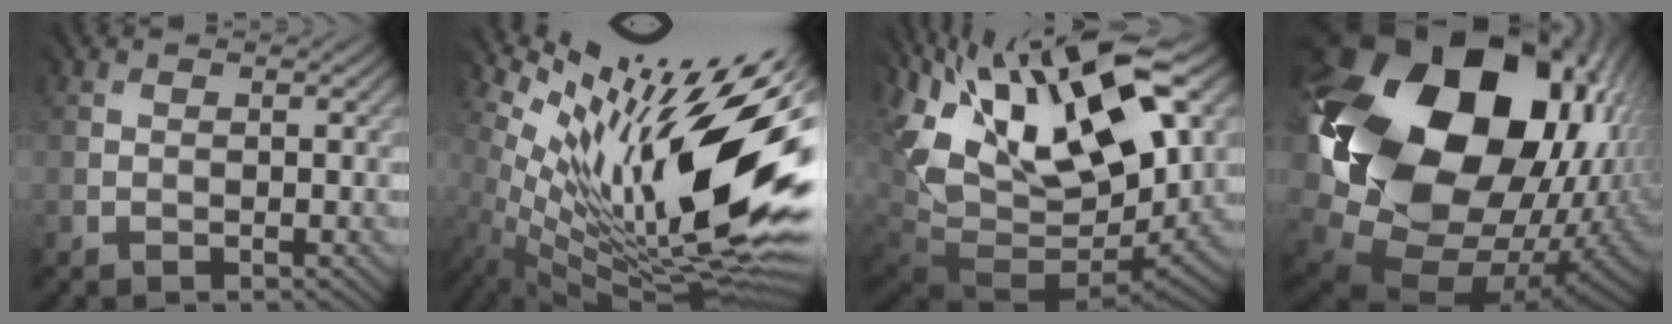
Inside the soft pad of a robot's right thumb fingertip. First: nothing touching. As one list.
[{"total": 16.9, "force": [4.3, 4.8, 15.6], "torque": [-0.261, -0.011, 0.077]}, {"total": 18.0, "force": [5.7, 9.9, 13.9], "torque": [-0.290, -0.014, 0.123]}, {"total": 22.0, "force": [5.0, 16.3, 13.8], "torque": [-0.321, -0.043, 0.132]}]